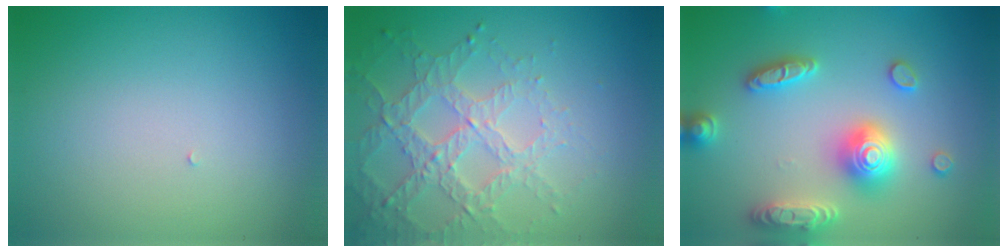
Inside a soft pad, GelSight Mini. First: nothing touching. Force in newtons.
{"total": 3.9, "press": 3.7, "slide": 1.3}
{"total": 5.5, "press": 5.4, "slide": 0.9}